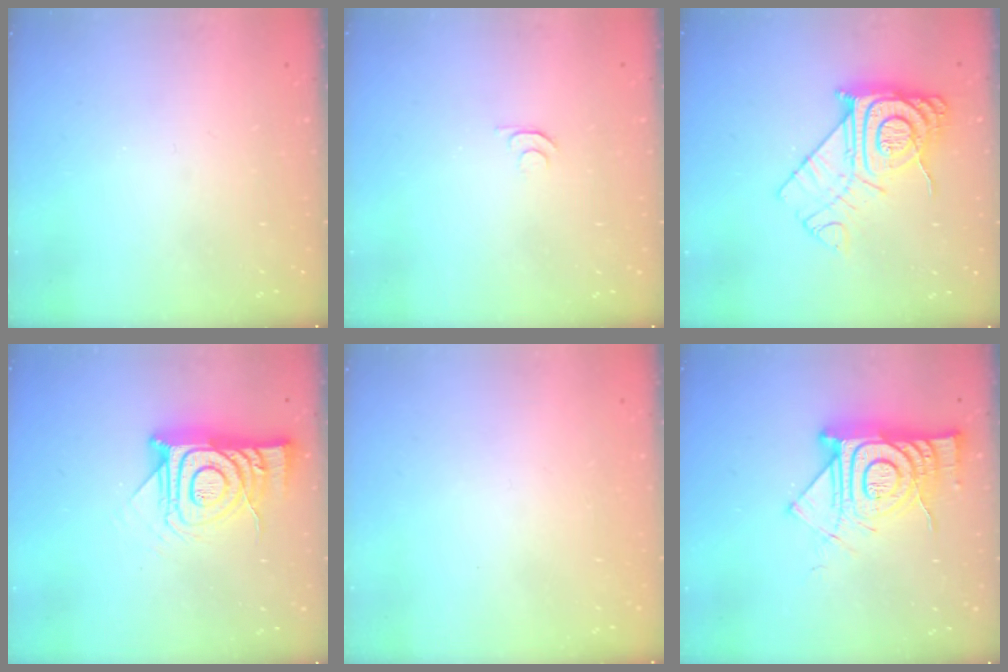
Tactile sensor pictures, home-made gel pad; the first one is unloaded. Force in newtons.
{"total": 4.3, "press": 4.3, "slide": 0.7}
{"total": 13.5, "press": 13.5, "slide": 1.1}
{"total": 16.1, "press": 16.1, "slide": 1.3}
{"total": 1.7, "press": 1.7, "slide": 0.1}
{"total": 16.8, "press": 16.7, "slide": 1.5}